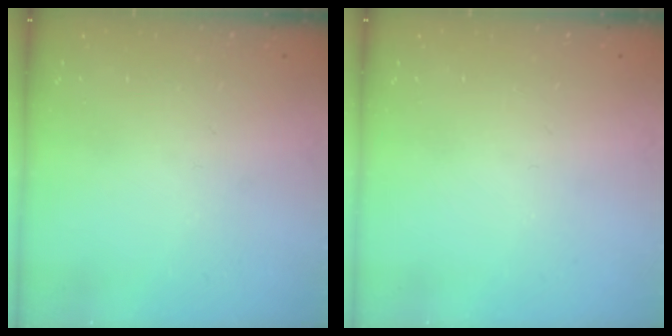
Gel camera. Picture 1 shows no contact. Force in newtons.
{"total": 0.0}